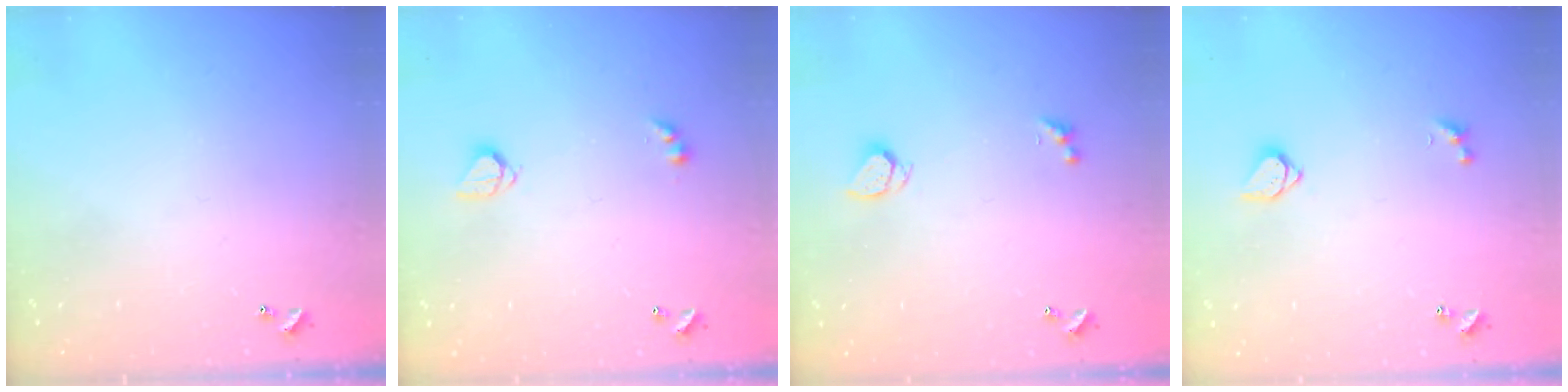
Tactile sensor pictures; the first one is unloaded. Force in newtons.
{"total": 3.3, "press": 3.3, "slide": 0.2}
{"total": 2.4, "press": 2.3, "slide": 0.6}
{"total": 1.6, "press": 1.5, "slide": 0.3}